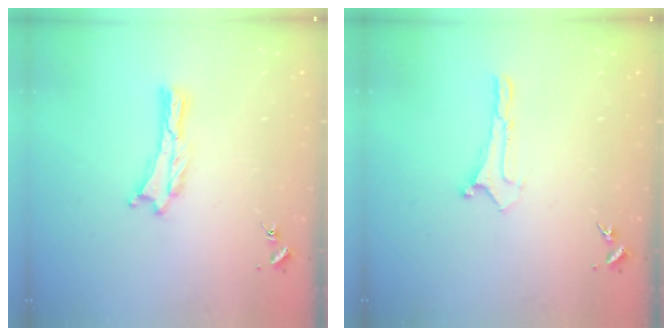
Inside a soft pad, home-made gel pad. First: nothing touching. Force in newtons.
{"total": 0.0}